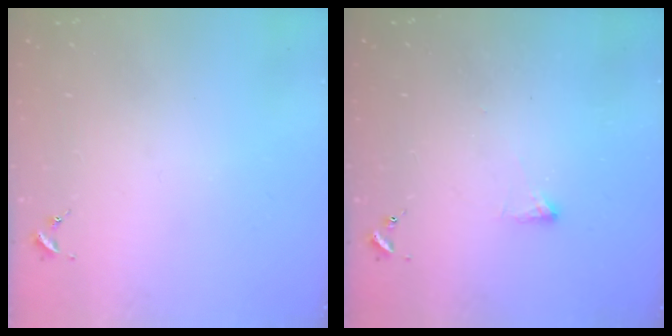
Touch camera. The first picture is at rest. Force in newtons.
{"total": 2.9, "press": 2.8, "slide": 0.5}